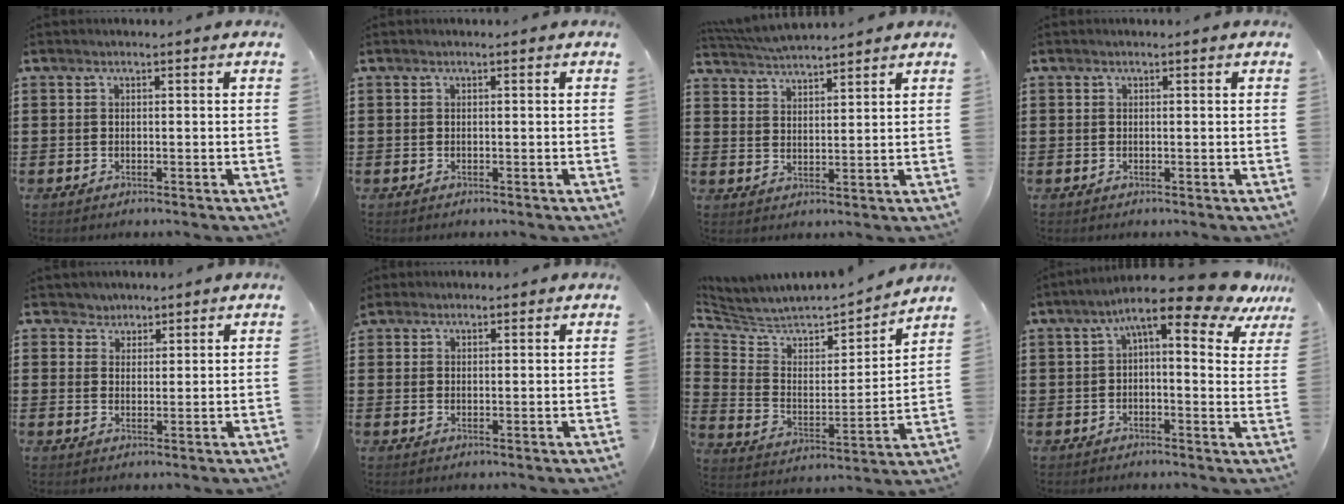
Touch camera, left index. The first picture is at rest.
{"total": 0.0}
{"total": 4.2, "force": [4.2, 0.0, 0.5], "torque": [-0.024, -0.014, 0.077]}
{"total": 0.0}
{"total": 2.6, "force": [1.9, 1.7, -0.2], "torque": [-0.009, 0.010, 0.035]}
{"total": 2.0, "force": [1.8, 0.8, 0.2], "torque": [-0.008, 0.004, 0.037]}
{"total": 3.6, "force": [3.3, 1.4, 0.2], "torque": [-0.035, -0.038, 0.047]}
{"total": 10.4, "force": [6.1, 2.1, 8.1], "torque": [-0.140, -0.024, 0.095]}